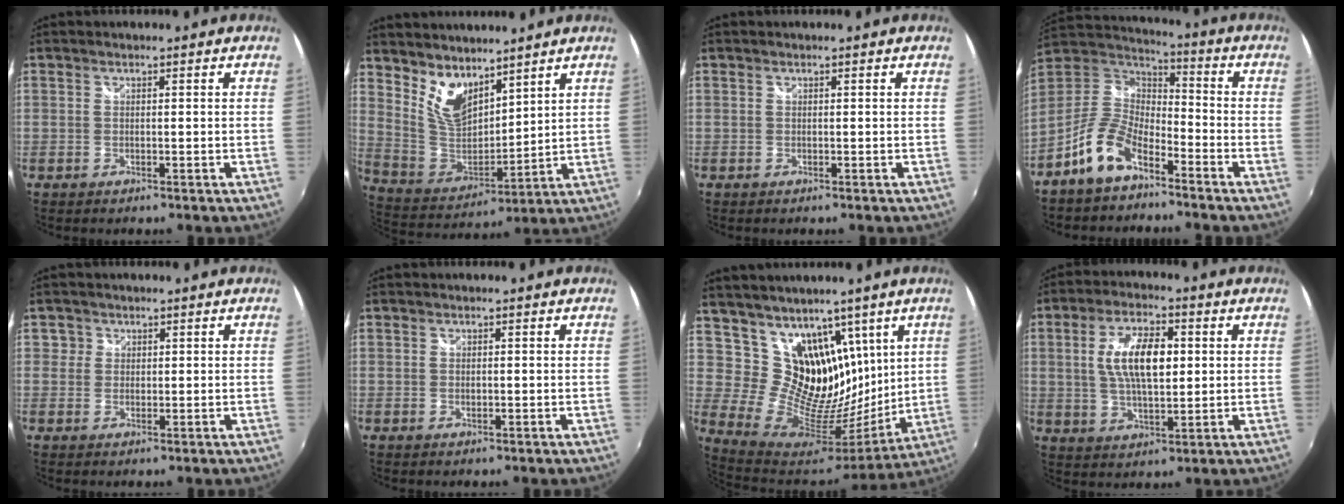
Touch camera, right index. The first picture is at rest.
{"total": 10.6, "force": [7.6, 5.0, 5.5], "torque": [-0.102, -0.006, 0.157]}
{"total": 0.0}
{"total": 11.6, "force": [-7.2, 5.8, 7.1], "torque": [-0.156, 0.013, -0.142]}
{"total": 2.1, "force": [0.3, 2.0, 0.3], "torque": [0.000, 0.006, 0.001]}
{"total": 0.9, "force": [-0.1, 0.5, 0.7], "torque": [-0.015, 0.000, -0.002]}
{"total": 17.6, "force": [10.0, 12.4, 7.5], "torque": [-0.130, -0.020, 0.196]}
{"total": 10.7, "force": [1.7, 4.7, 9.4], "torque": [-0.178, 0.009, 0.032]}